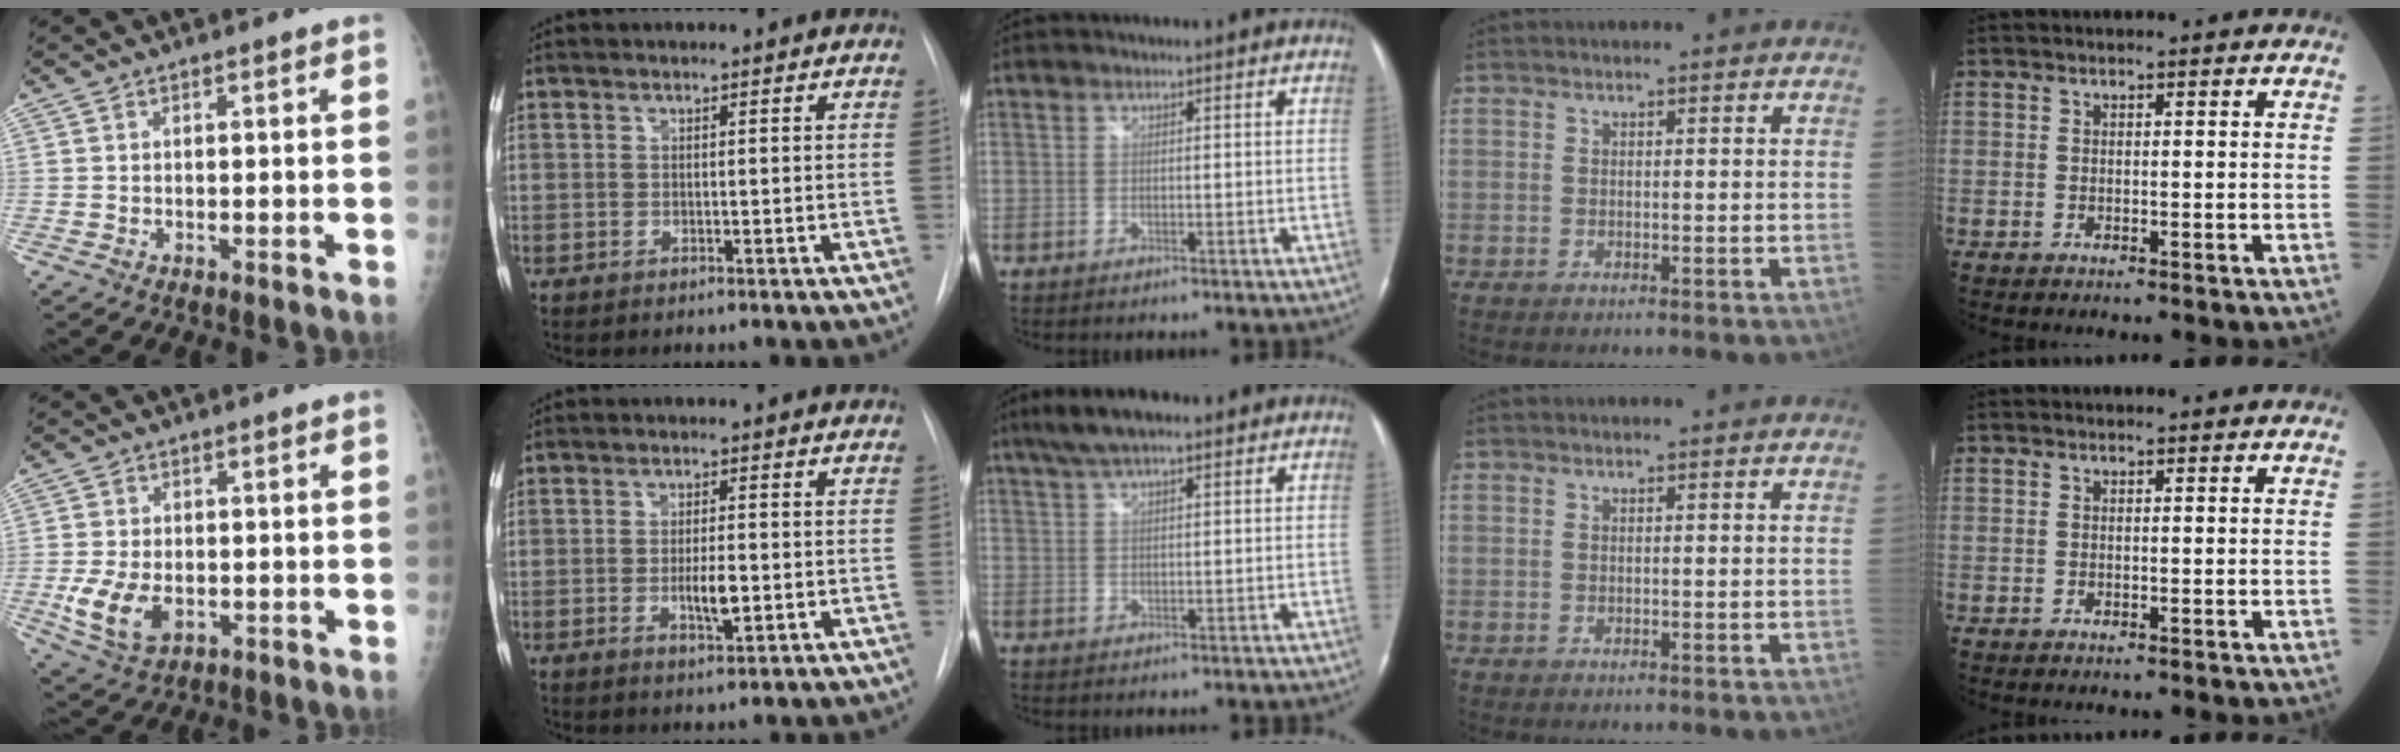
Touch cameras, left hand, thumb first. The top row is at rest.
{"thumb": {"total": 8.6, "force": [-2.0, 5.5, 6.2], "torque": [-0.121, -0.005, -0.028]}, "index": {"total": 4.1, "force": [-0.8, 1.1, 3.9], "torque": [-0.068, -0.003, -0.010]}, "middle": {"total": 6.3, "force": [4.6, 1.4, 4.2], "torque": [-0.085, 0.022, 0.081]}}